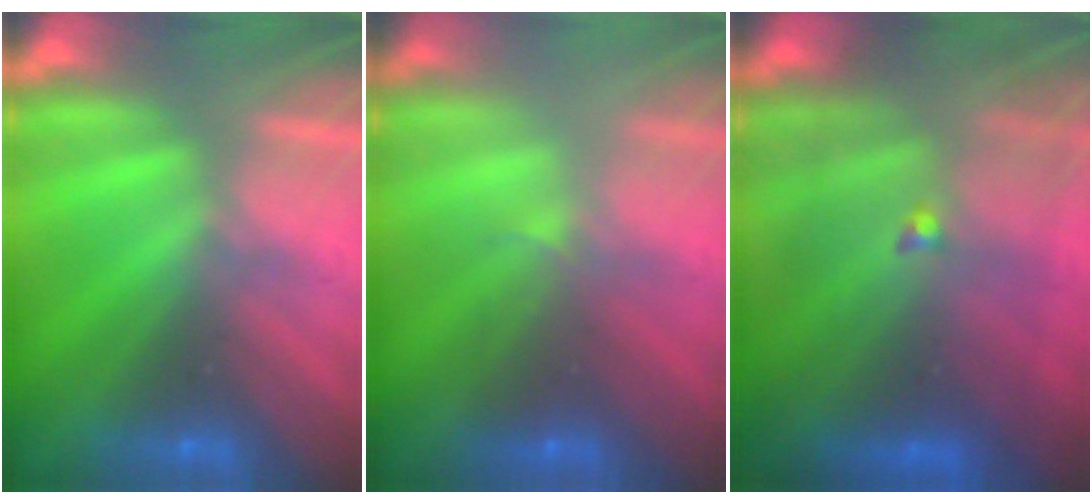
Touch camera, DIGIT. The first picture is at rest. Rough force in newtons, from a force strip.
{"total": 2.1}
{"total": 7.3}